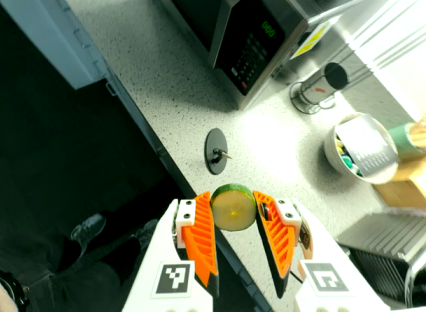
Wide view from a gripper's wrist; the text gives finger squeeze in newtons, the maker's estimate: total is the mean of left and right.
{"total": 9.6, "left": 9.6, "right": 9.6}